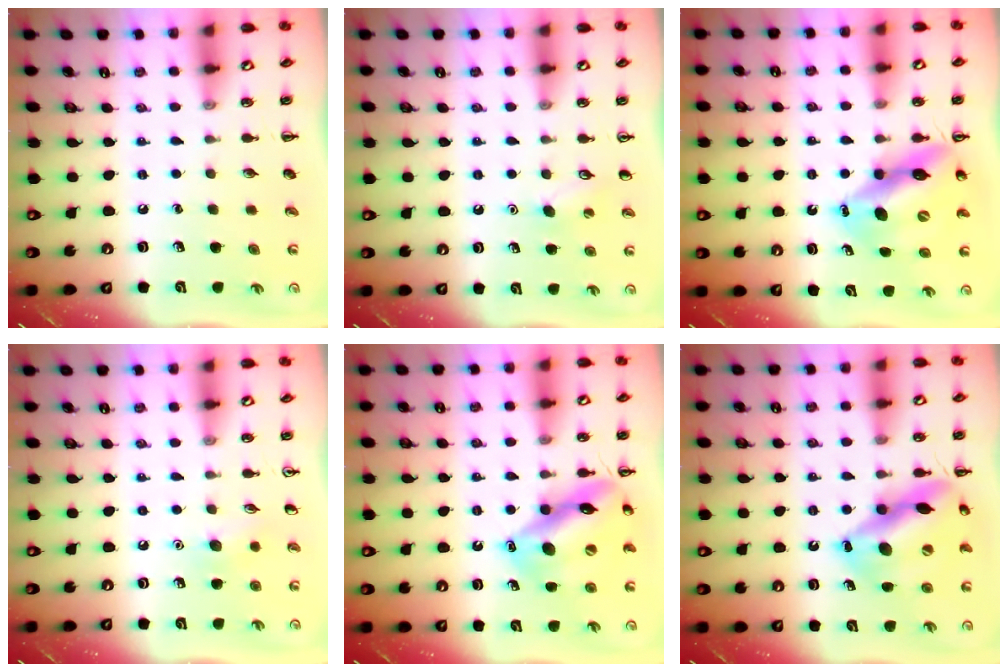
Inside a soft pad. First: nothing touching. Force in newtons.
{"total": 5.8, "press": 5.6, "slide": 1.6}
{"total": 13.8, "press": 13.1, "slide": 4.3}
{"total": 6.2, "press": 5.9, "slide": 1.8}
{"total": 15.9, "press": 15.7, "slide": 2.4}
{"total": 17.7, "press": 17.6, "slide": 1.8}